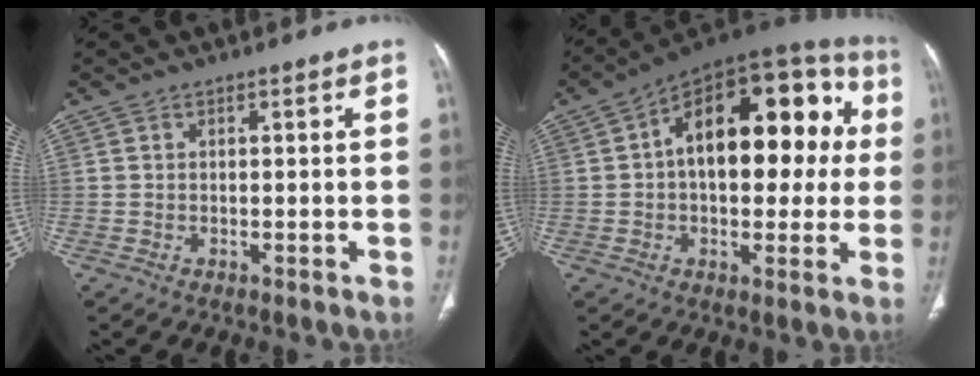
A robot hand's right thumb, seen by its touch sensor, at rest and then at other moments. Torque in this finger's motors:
{"motor_torque": [0.08, 1.42, 0.69, -0.05, 0.22]}